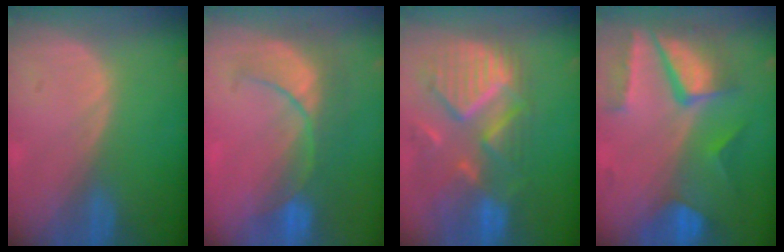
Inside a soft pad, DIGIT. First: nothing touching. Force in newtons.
{"total": 8.5, "press": 8.2, "slide": 2.0}
{"total": 12.2, "press": 10.5, "slide": 6.2}
{"total": 10.5, "press": 8.8, "slide": 5.7}